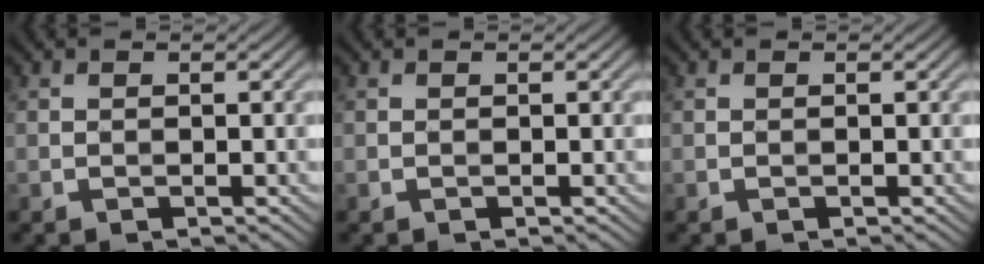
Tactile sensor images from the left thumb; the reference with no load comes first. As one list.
[{"total": 0.0}, {"total": 0.0}]